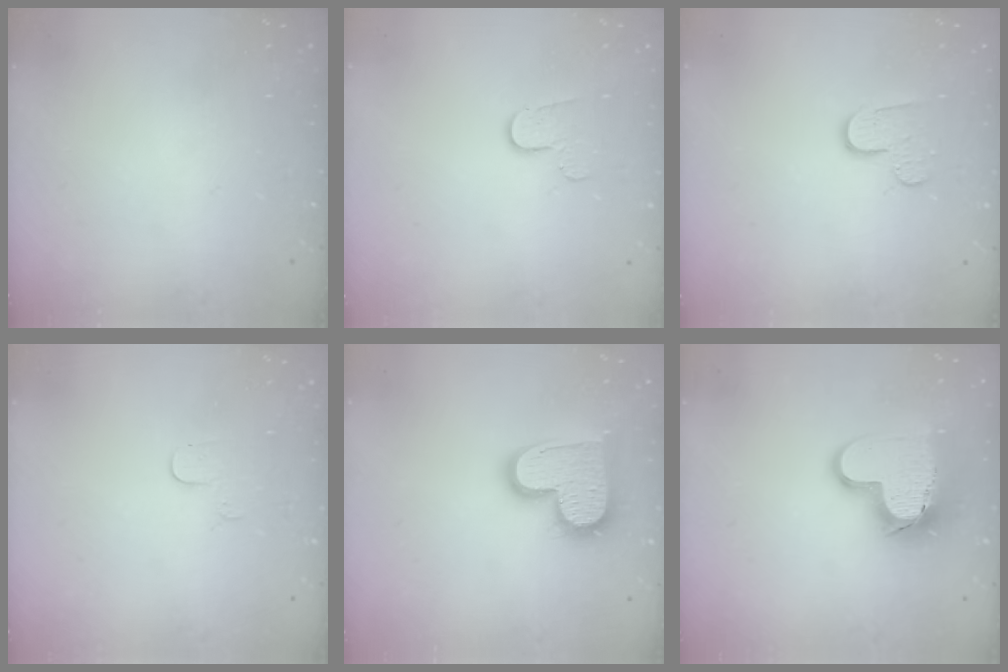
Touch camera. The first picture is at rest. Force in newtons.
{"total": 5.7, "press": 5.7, "slide": 0.5}
{"total": 7.9, "press": 7.9, "slide": 0.5}
{"total": 3.4, "press": 3.4, "slide": 0.4}
{"total": 16.0, "press": 16.0, "slide": 1.0}
{"total": 15.0, "press": 14.9, "slide": 1.2}